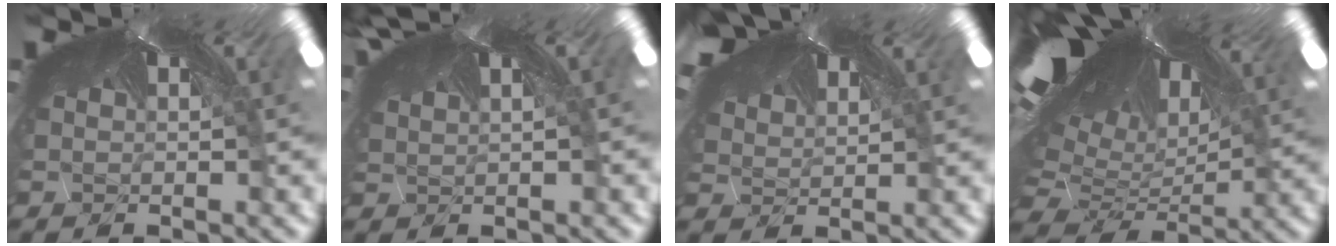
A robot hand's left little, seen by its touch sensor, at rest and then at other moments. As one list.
[{"total": 2.4, "force": [-1.1, -1.8, -1.1], "torque": [0.006, -0.002, -0.013]}, {"total": 1.9, "force": [-1.7, -0.7, -0.5], "torque": [0.001, -0.018, -0.016]}, {"total": 2.1, "force": [-1.8, -0.2, 1.0], "torque": [-0.056, -0.053, -0.013]}]